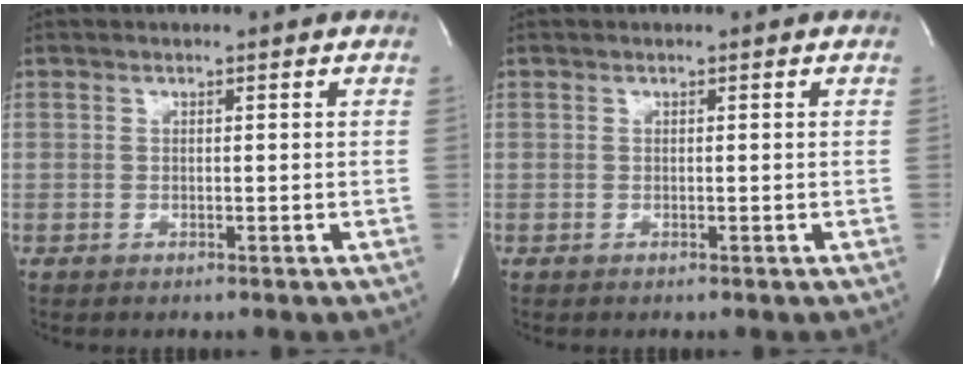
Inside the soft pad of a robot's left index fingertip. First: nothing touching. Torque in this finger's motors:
{"motor_torque": [0.00, 0.00, 0.00, 0.01]}